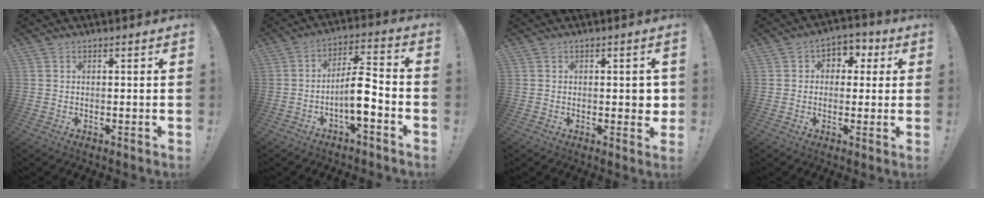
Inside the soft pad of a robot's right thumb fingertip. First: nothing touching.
{"total": 10.7, "force": [-3.4, 3.6, 9.5], "torque": [-0.168, 0.018, -0.063]}
{"total": 2.8, "force": [0.0, 1.8, 2.2], "torque": [-0.028, 0.006, 0.000]}
{"total": 5.4, "force": [-0.3, 5.0, 2.2], "torque": [-0.020, 0.011, -0.006]}